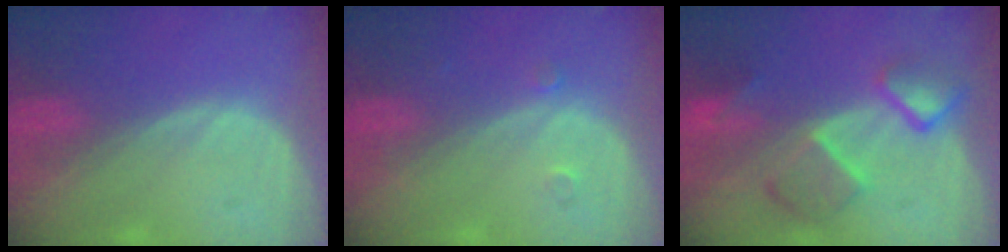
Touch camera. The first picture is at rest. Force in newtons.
{"total": 1.2, "press": 1.0, "slide": 0.7}
{"total": 7.6, "press": 6.8, "slide": 3.5}